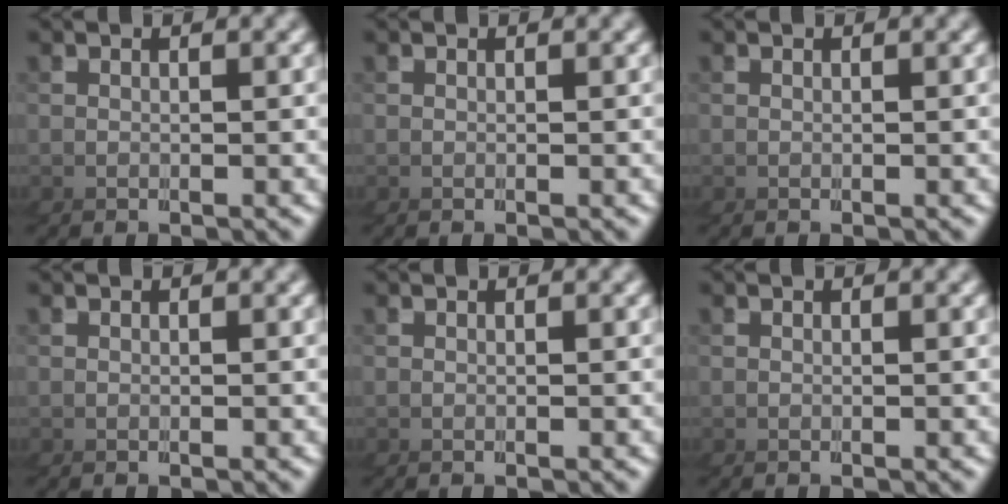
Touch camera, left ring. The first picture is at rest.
{"total": 0.0}
{"total": 0.0}
{"total": 0.0}
{"total": 0.0}
{"total": 0.0}